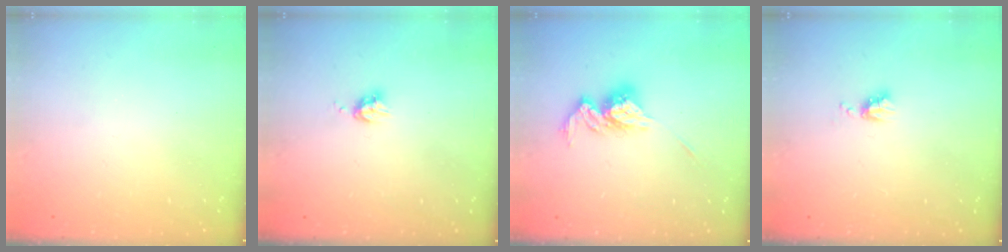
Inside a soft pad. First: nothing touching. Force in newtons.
{"total": 4.0, "press": 3.9, "slide": 0.6}
{"total": 11.8, "press": 11.8, "slide": 0.5}
{"total": 4.1, "press": 4.0, "slide": 0.5}